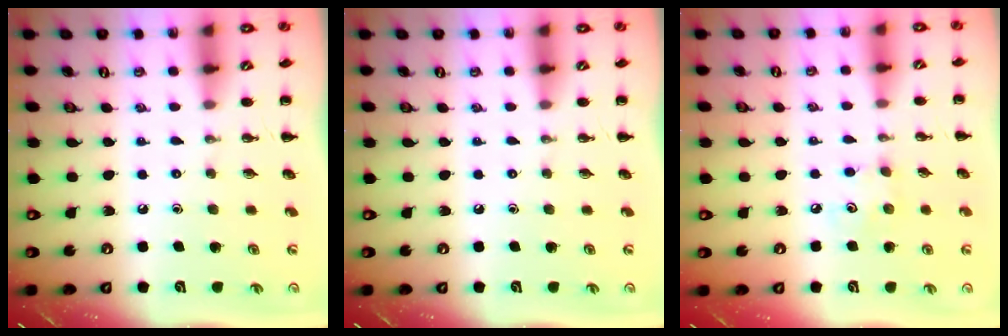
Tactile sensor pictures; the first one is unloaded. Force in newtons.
{"total": 0.0}
{"total": 4.2, "press": 4.0, "slide": 1.0}